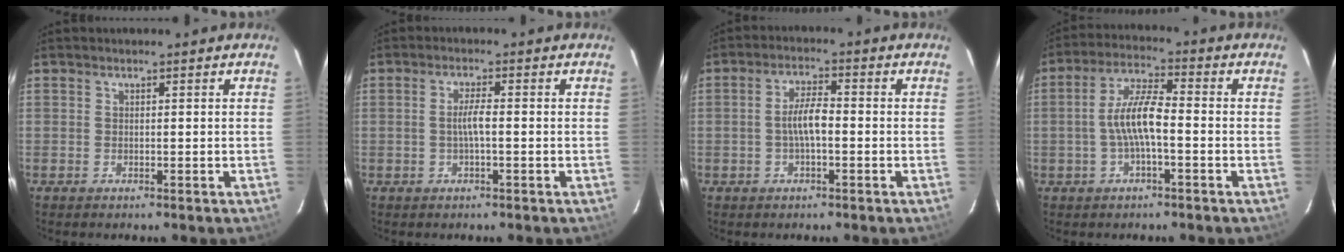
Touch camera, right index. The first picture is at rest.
{"total": 2.9, "force": [-0.5, 0.3, 2.8], "torque": [-0.055, 0.003, -0.008]}
{"total": 5.2, "force": [-1.0, 1.5, 4.9], "torque": [-0.097, 0.009, -0.018]}
{"total": 7.8, "force": [-1.6, 1.8, 7.5], "torque": [-0.154, 0.011, -0.030]}